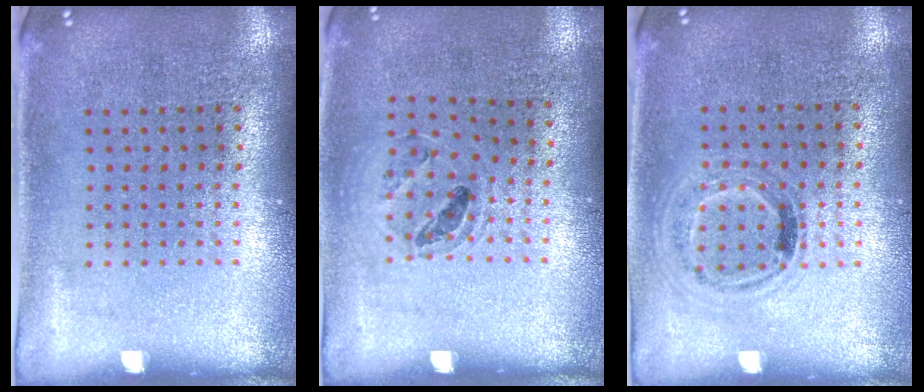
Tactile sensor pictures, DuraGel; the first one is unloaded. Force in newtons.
{"total": 0.9, "press": 0.9, "slide": 0.1}
{"total": 1.0, "press": 1.0, "slide": 0.3}